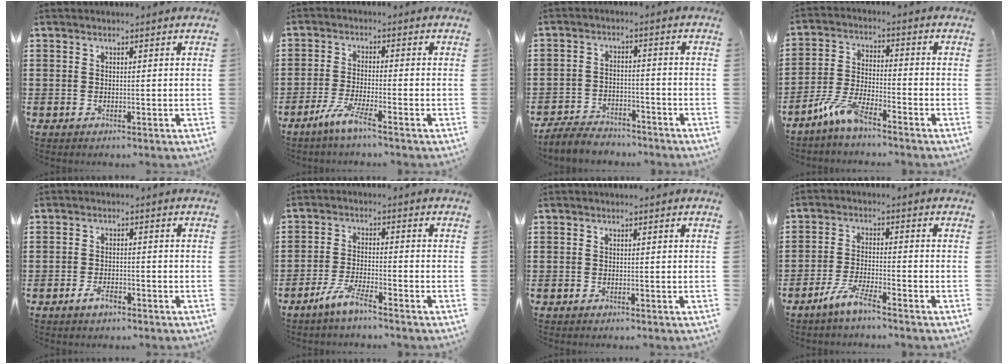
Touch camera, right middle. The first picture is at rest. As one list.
[{"total": 4.5, "force": [-3.1, -0.2, 3.2], "torque": [-0.074, -0.013, -0.060]}, {"total": 4.2, "force": [-4.0, 0.8, 0.7], "torque": [-0.022, 0.005, -0.084]}, {"total": 6.2, "force": [-5.0, 0.8, 3.5], "torque": [-0.086, -0.006, -0.100]}, {"total": 2.6, "force": [-1.7, 0.9, 1.8], "torque": [-0.040, -0.003, -0.032]}, {"total": 4.7, "force": [-3.7, 0.2, 3.0], "torque": [-0.071, -0.009, -0.072]}, {"total": 0.0}, {"total": 4.7, "force": [-3.6, 0.2, 3.0], "torque": [-0.071, -0.009, -0.071]}]